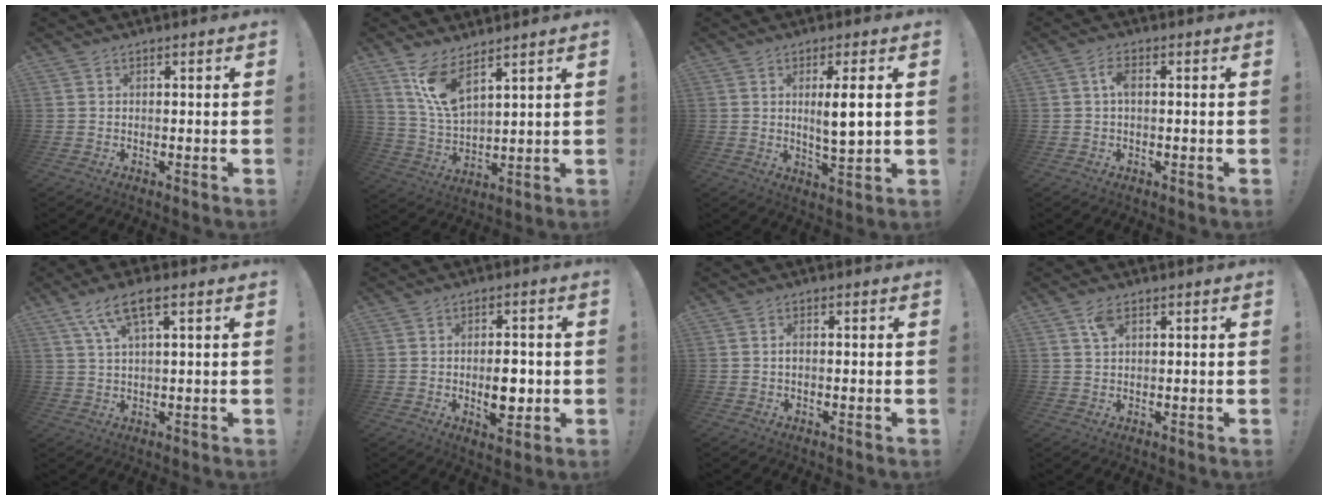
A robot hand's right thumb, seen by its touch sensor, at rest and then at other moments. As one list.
[{"total": 10.6, "force": [7.3, 3.8, 6.7], "torque": [-0.138, -0.030, 0.138]}, {"total": 6.8, "force": [1.6, 0.7, 6.6], "torque": [-0.099, -0.012, 0.021]}, {"total": 3.2, "force": [0.2, 1.4, 2.8], "torque": [-0.062, 0.012, 0.005]}, {"total": 8.1, "force": [3.8, 2.3, 6.8], "torque": [-0.130, -0.003, 0.070]}, {"total": 7.5, "force": [-1.1, 3.9, 6.3], "torque": [-0.093, -0.002, -0.020]}, {"total": 1.0, "force": [-0.2, 0.5, 0.8], "torque": [-0.024, 0.005, -0.002]}, {"total": 3.7, "force": [1.7, 1.9, 2.7], "torque": [-0.048, -0.001, 0.028]}]